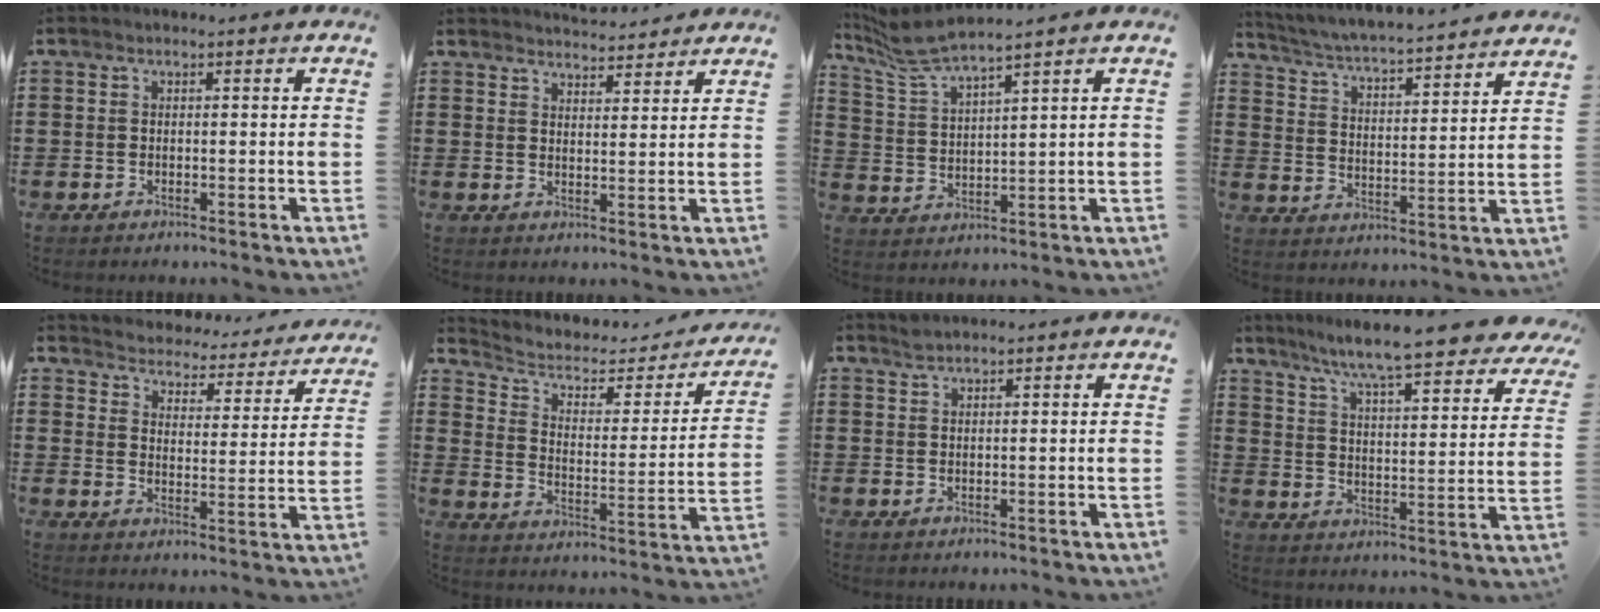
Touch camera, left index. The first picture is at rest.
{"total": 3.5, "force": [3.5, 0.2, 0.2], "torque": [-0.014, -0.012, 0.066]}
{"total": 5.9, "force": [5.2, 0.3, 2.7], "torque": [-0.075, -0.021, 0.092]}
{"total": 3.9, "force": [3.8, -0.6, 1.0], "torque": [-0.040, -0.039, 0.056]}
{"total": 3.6, "force": [3.6, 0.0, -0.4], "torque": [-0.018, -0.038, 0.055]}
{"total": 3.4, "force": [2.1, 2.0, 1.8], "torque": [-0.052, -0.013, 0.027]}
{"total": 1.1, "force": [1.0, 0.0, 0.3], "torque": [-0.008, -0.001, 0.020]}
{"total": 8.2, "force": [7.4, -0.7, 3.6], "torque": [-0.099, -0.053, 0.121]}